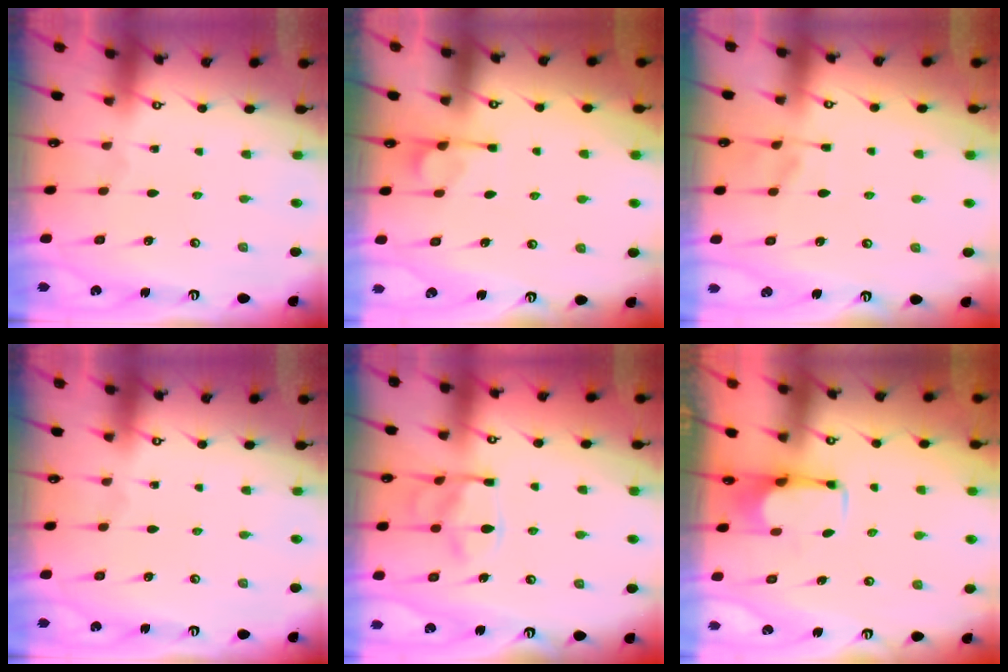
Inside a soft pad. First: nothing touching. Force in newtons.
{"total": 2.0, "press": 1.5, "slide": 1.2}
{"total": 1.2, "press": 0.1, "slide": 1.2}
{"total": 0.0}
{"total": 13.6, "press": 13.5, "slide": 1.5}
{"total": 2.6, "press": 2.5, "slide": 0.8}